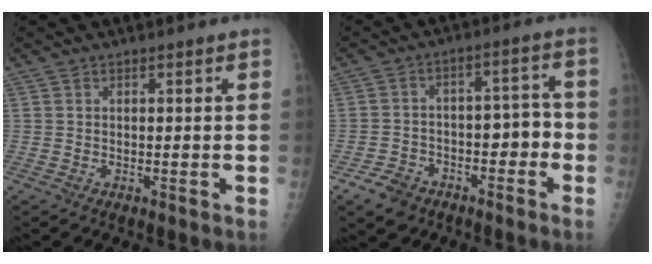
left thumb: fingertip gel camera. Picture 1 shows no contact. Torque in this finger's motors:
{"motor_torque": [-0.18, 0.29, -0.06, -0.10, 0.04]}